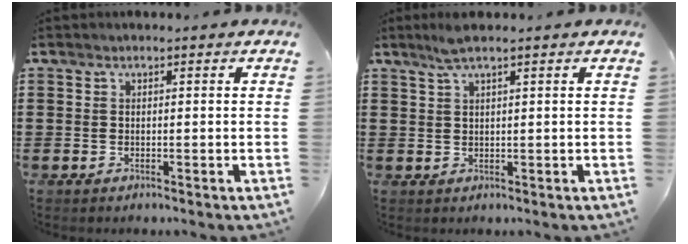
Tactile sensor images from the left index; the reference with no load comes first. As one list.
[{"total": 2.7, "force": [1.8, 0.2, 2.0], "torque": [-0.042, 0.001, 0.032]}]